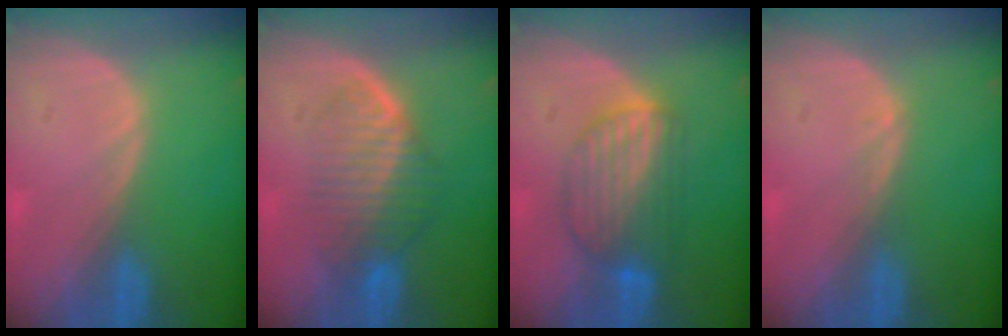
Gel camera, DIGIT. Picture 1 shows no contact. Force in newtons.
{"total": 6.7, "press": 6.4, "slide": 2.0}
{"total": 7.1, "press": 7.0, "slide": 1.3}
{"total": 0.8, "press": 0.7, "slide": 0.1}